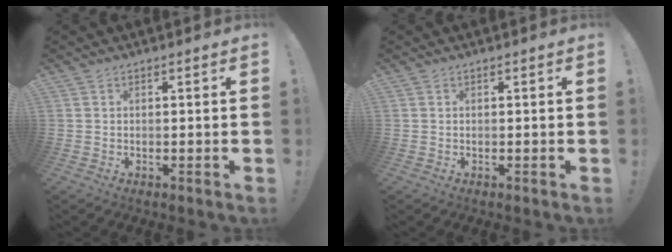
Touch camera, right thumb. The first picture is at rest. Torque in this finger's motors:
{"motor_torque": [-0.01, 0.01, 0.00, -0.01, 0.00]}